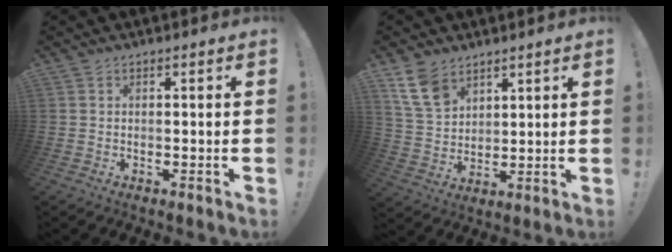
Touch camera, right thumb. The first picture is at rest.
{"total": 11.2, "force": [7.2, 6.9, 5.2], "torque": [-0.096, -0.031, 0.143]}